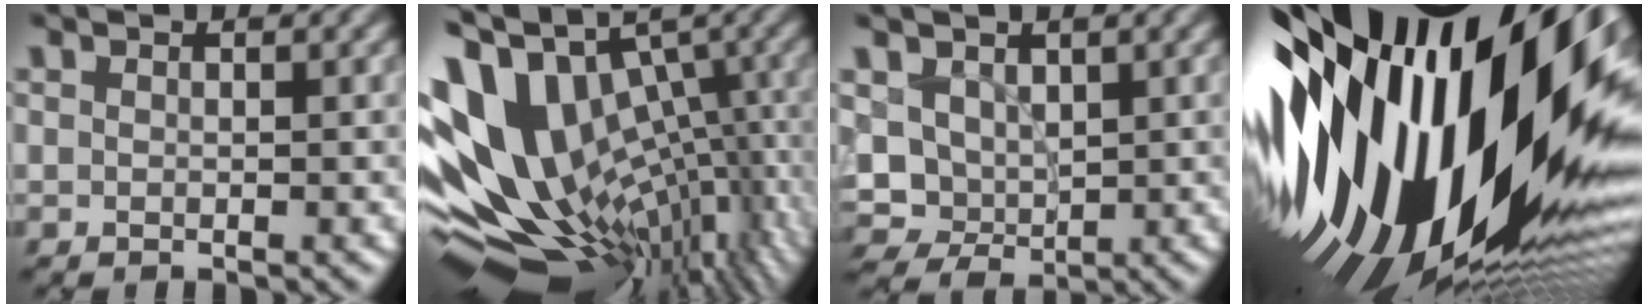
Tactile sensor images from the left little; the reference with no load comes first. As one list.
[{"total": 16.3, "force": [1.1, 9.7, 13.1], "torque": [-0.220, 0.005, 0.031]}, {"total": 4.2, "force": [0.6, 3.5, 2.3], "torque": [-0.037, -0.007, 0.014]}, {"total": 21.2, "force": [-1.0, 10.4, 18.4], "torque": [-0.312, -0.049, -0.030]}]